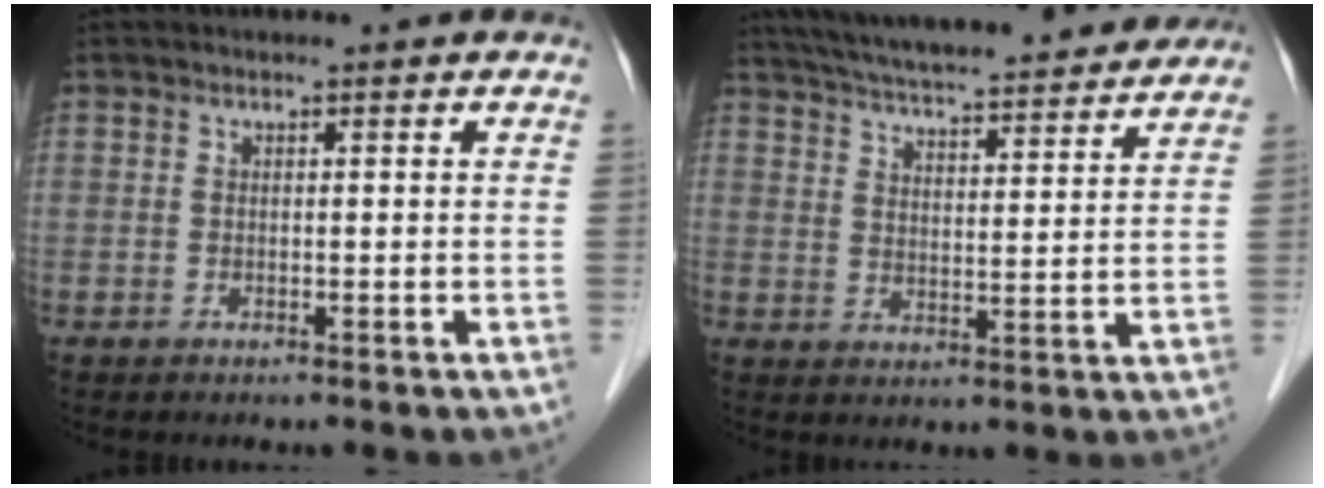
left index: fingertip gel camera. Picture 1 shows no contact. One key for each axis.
{"total": 22.3, "fx": 20.1, "fy": 2.9, "fz": 9.3, "tx": -0.152, "ty": 0.023, "tz": 0.279}